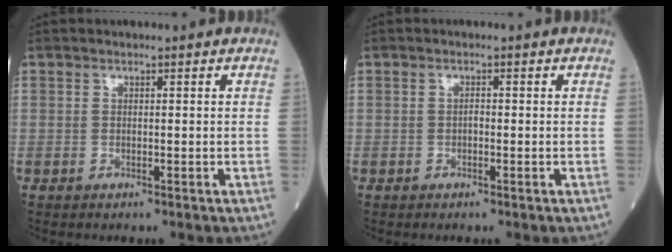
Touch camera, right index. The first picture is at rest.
{"total": 0.6, "force": [-0.3, 0.3, 0.5], "torque": [-0.007, 0.003, -0.007]}